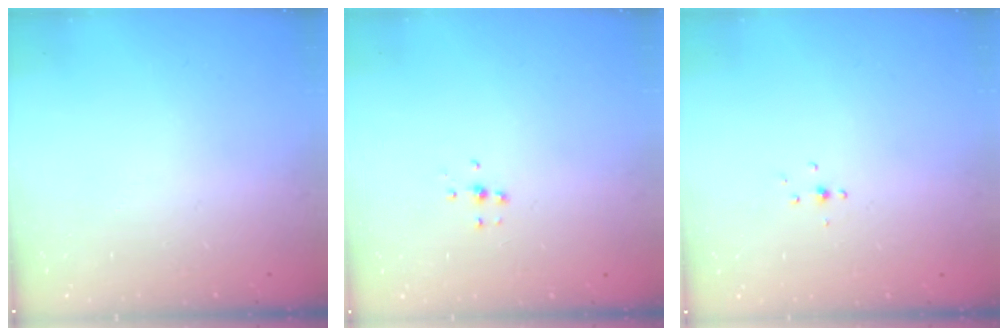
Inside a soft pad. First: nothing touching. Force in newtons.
{"total": 3.8, "press": 3.8, "slide": 0.3}
{"total": 3.0, "press": 2.9, "slide": 0.8}